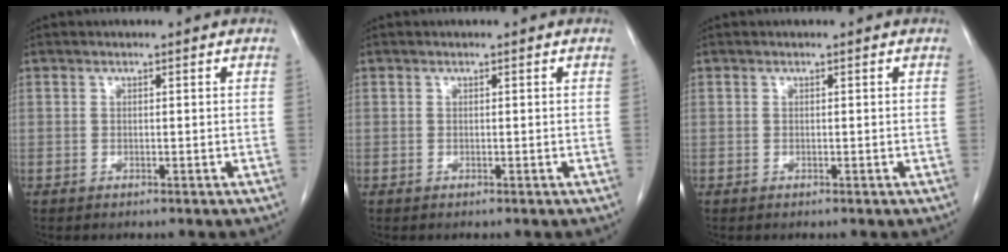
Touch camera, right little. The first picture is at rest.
{"total": 0.0}
{"total": 0.0}